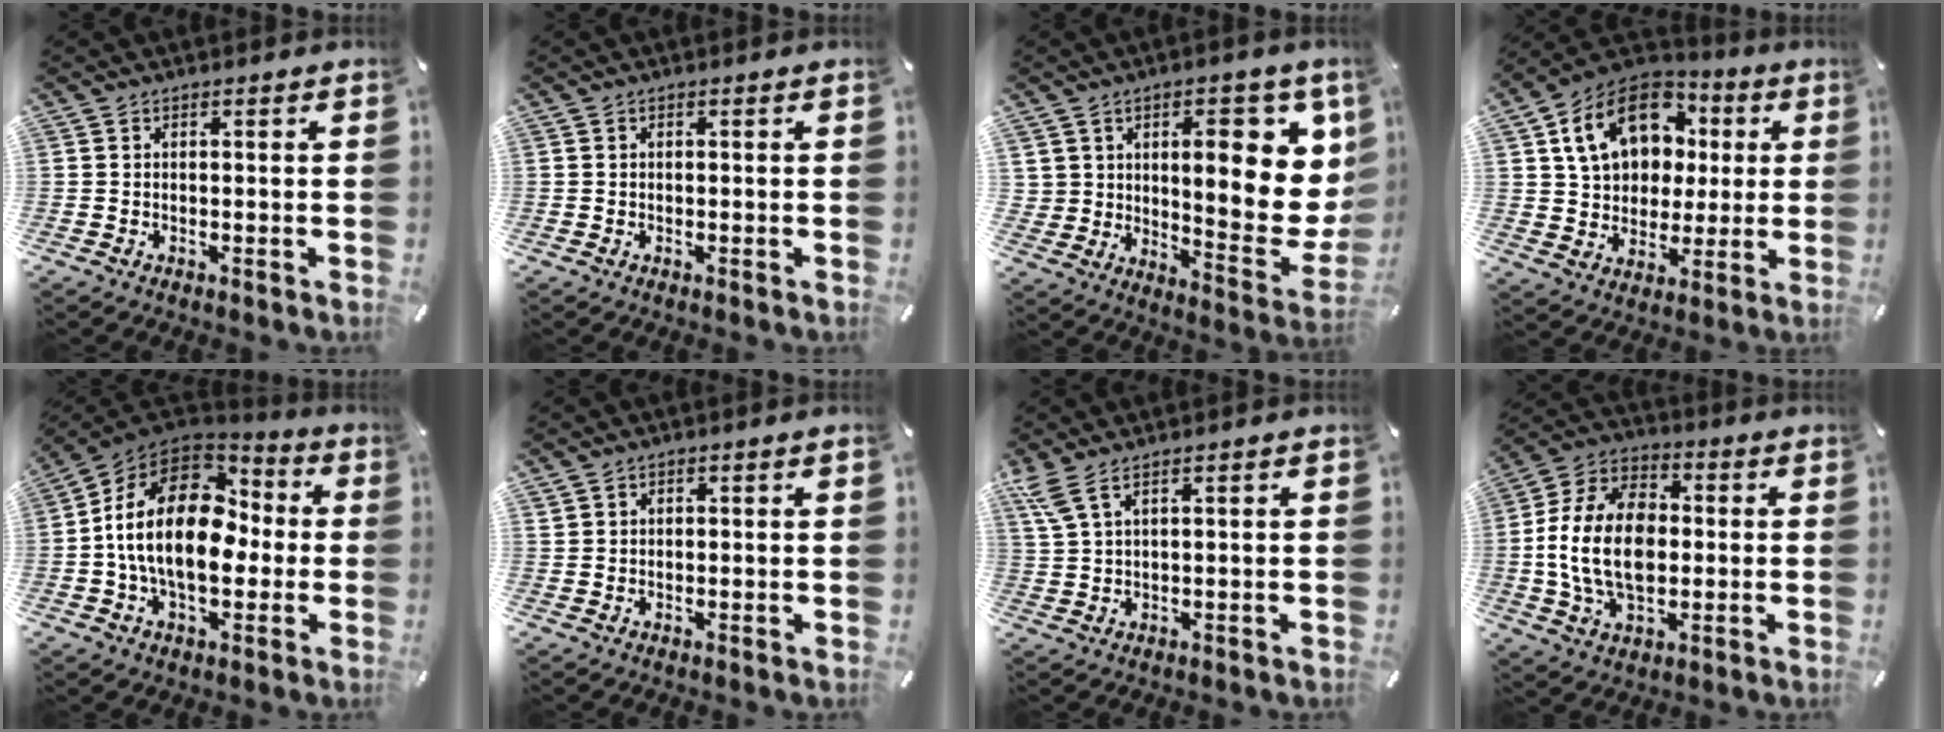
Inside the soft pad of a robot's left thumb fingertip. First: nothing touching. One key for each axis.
{"total": 0.0}
{"total": 16.6, "fx": 6.2, "fy": 9.3, "fz": 12.3, "tx": -0.158, "ty": -0.039, "tz": 0.106}
{"total": 17.1, "fx": 5.7, "fy": 13.3, "fz": 9.2, "tx": -0.180, "ty": -0.002, "tz": 0.109}
{"total": 21.0, "fx": -0.1, "fy": 13.7, "fz": 15.9, "tx": -0.289, "ty": 0.011, "tz": -0.002}
{"total": 1.1, "fx": 0.8, "fy": 0.7, "fz": 0.3, "tx": -0.005, "ty": 0.000, "tz": 0.016}
{"total": 4.3, "fx": 2.5, "fy": 1.0, "fz": 3.3, "tx": -0.079, "ty": -0.008, "tz": 0.045}
{"total": 16.9, "fx": -1.0, "fy": 11.8, "fz": 12.0, "tx": -0.263, "ty": 0.010, "tz": -0.018}